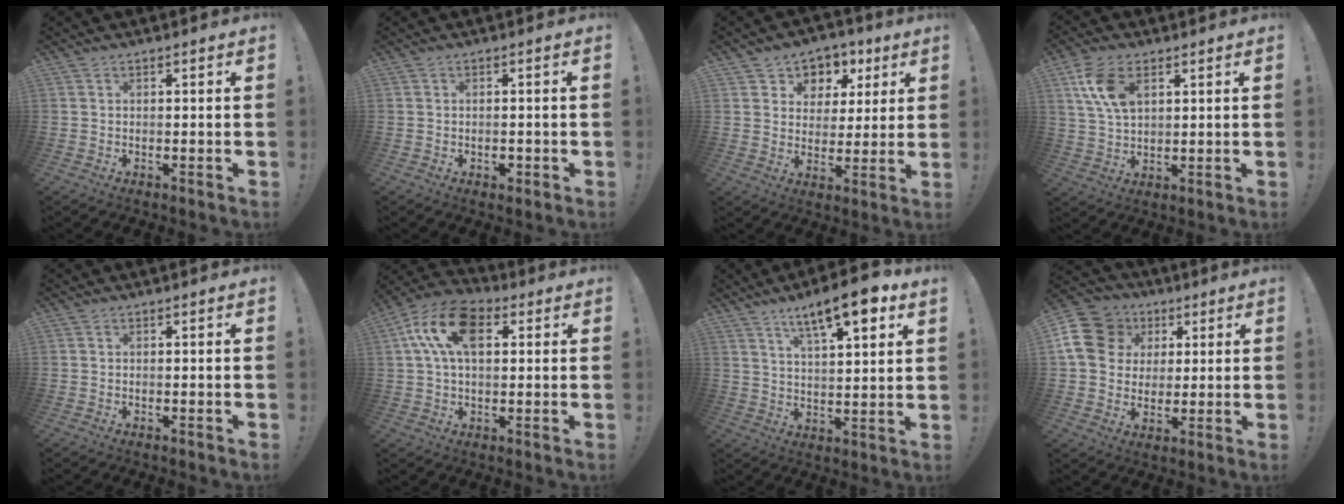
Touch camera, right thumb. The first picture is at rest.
{"total": 1.3, "force": [-0.8, 0.8, 0.8], "torque": [-0.009, 0.002, -0.013]}
{"total": 7.0, "force": [2.8, 6.2, 1.5], "torque": [-0.018, -0.025, 0.056]}
{"total": 10.3, "force": [4.6, 5.8, 7.1], "torque": [-0.139, -0.009, 0.087]}
{"total": 0.0}
{"total": 15.4, "force": [5.0, 9.0, 11.4], "torque": [-0.210, 0.005, 0.091]}
{"total": 13.0, "force": [8.0, 2.9, 9.9], "torque": [-0.159, -0.037, 0.129]}
{"total": 16.2, "force": [4.9, 13.6, 7.5], "torque": [-0.125, -0.014, 0.104]}